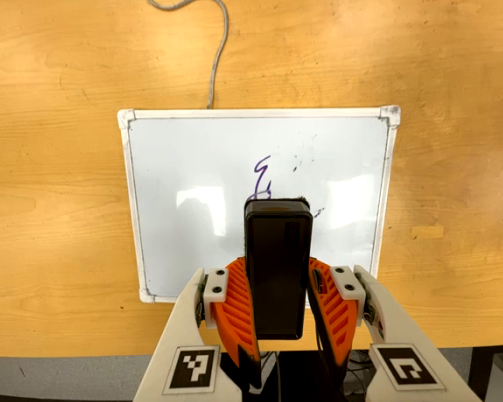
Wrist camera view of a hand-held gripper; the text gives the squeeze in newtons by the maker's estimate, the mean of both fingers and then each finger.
{"total": 6.8, "left": 5.5, "right": 8.0}